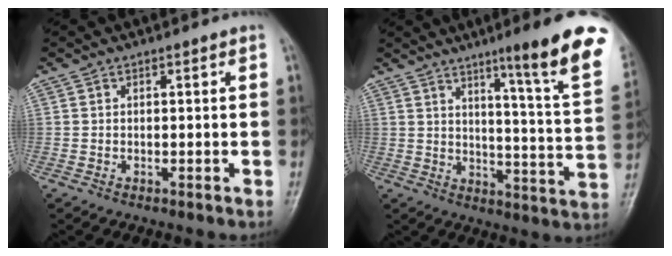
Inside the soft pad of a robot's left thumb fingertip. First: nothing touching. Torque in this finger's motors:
{"motor_torque": [0.43, 0.26, 1.62, -1.15, 0.22]}